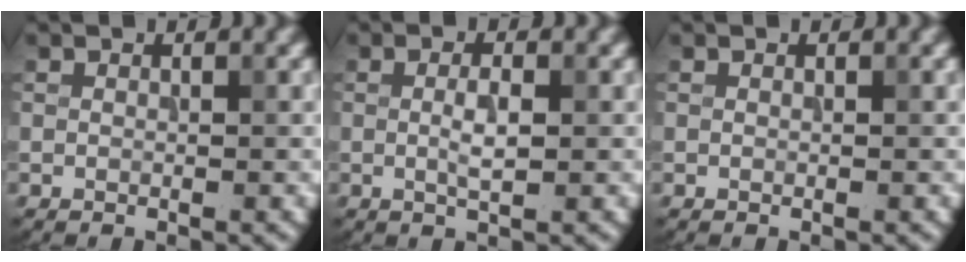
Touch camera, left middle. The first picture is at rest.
{"total": 2.1, "force": [0.1, 0.5, 2.0], "torque": [-0.040, 0.001, 0.000]}
{"total": 0.0}